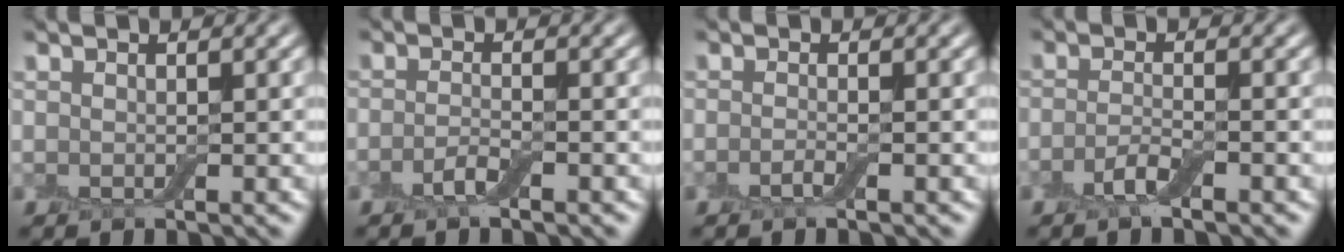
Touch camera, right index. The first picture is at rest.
{"total": 1.7, "force": [-1.0, 0.4, 1.3], "torque": [-0.028, 0.003, -0.025]}
{"total": 1.0, "force": [-0.6, 0.2, 0.8], "torque": [-0.018, -0.002, -0.013]}
{"total": 2.0, "force": [-1.2, 0.4, 1.5], "torque": [-0.034, 0.003, -0.029]}